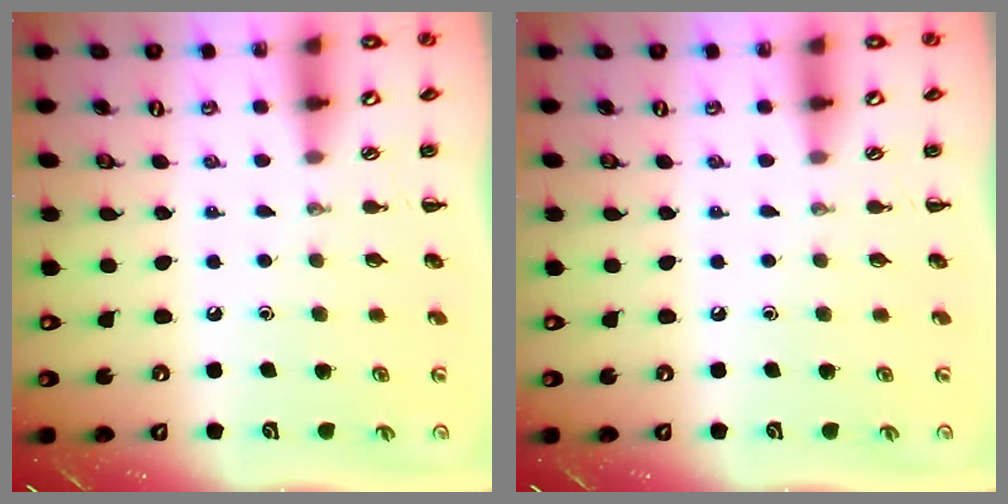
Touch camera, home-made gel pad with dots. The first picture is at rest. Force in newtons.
{"total": 0.0}